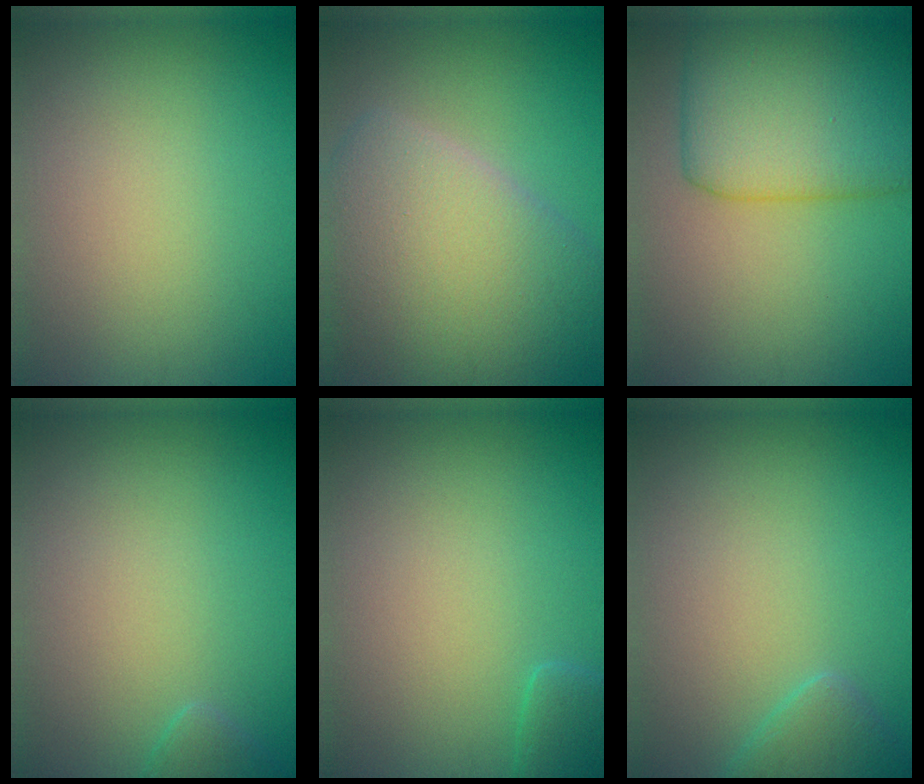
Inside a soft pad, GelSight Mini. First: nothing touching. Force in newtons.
{"total": 9.3, "press": 9.2, "slide": 0.8}
{"total": 8.3, "press": 8.3, "slide": 0.2}
{"total": 1.1, "press": 1.1, "slide": 0.1}
{"total": 1.6, "press": 1.6, "slide": 0.2}
{"total": 2.2, "press": 2.2, "slide": 0.1}